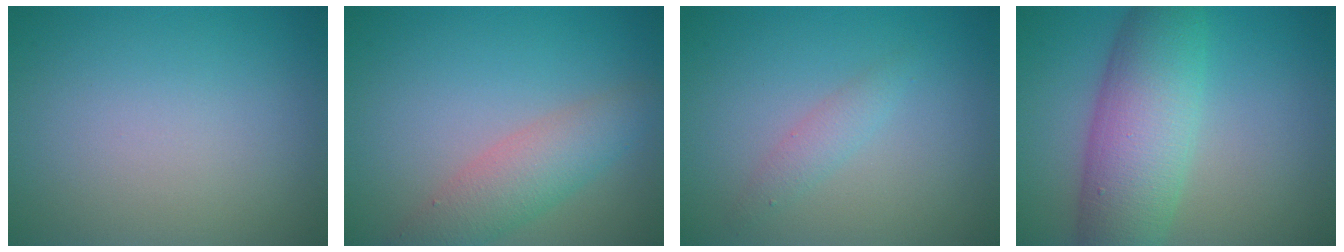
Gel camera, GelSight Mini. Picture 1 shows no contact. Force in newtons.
{"total": 3.1, "press": 3.1, "slide": 0.3}
{"total": 1.5, "press": 1.5, "slide": 0.0}
{"total": 8.0, "press": 8.0, "slide": 0.1}